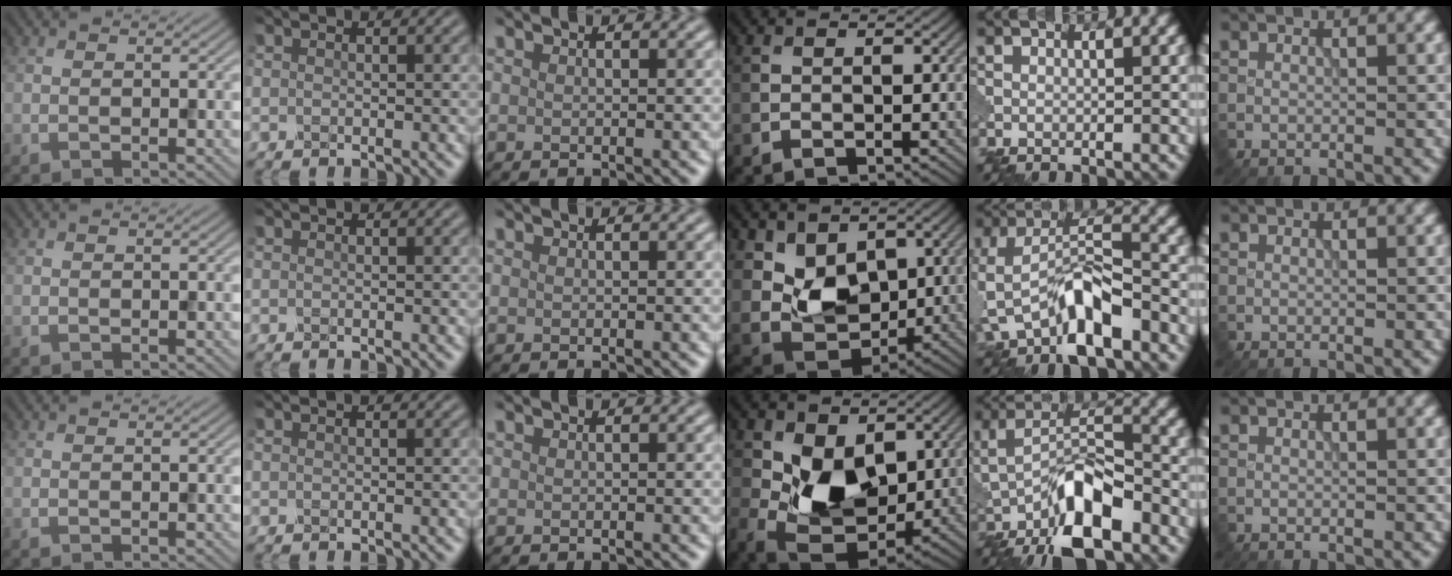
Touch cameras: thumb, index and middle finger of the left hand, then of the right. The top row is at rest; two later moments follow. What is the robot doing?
{"motion": "insert", "object": "pin"}